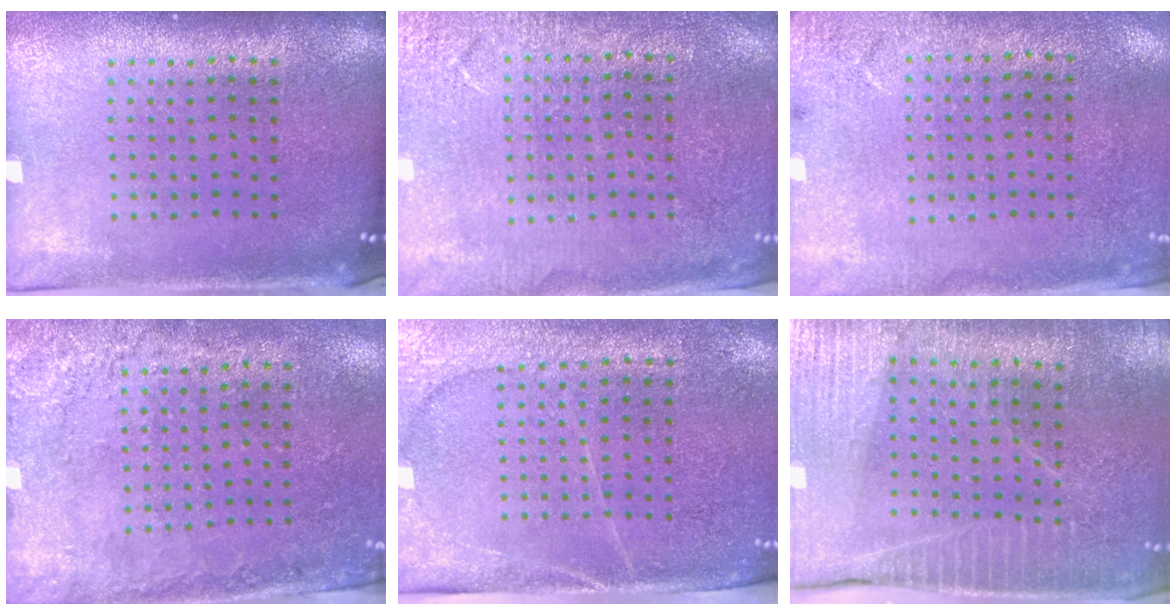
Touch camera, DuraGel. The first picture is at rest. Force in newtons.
{"total": 2.8, "press": 2.8, "slide": 0.1}
{"total": 2.8, "press": 2.2, "slide": 1.6}
{"total": 2.7, "press": 2.0, "slide": 1.8}
{"total": 2.9, "press": 2.7, "slide": 1.2}
{"total": 3.5, "press": 3.5, "slide": 0.4}